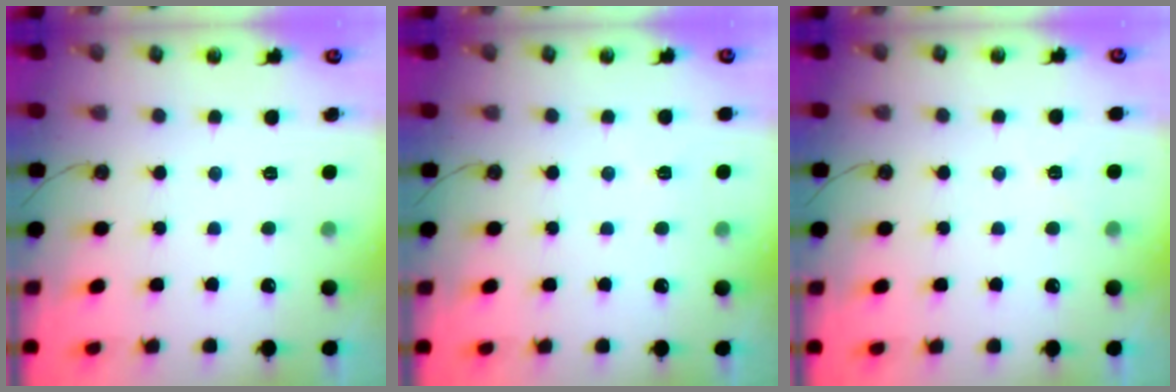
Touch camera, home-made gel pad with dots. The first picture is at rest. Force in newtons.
{"total": 2.3, "press": 1.3, "slide": 1.9}
{"total": 3.5, "press": 2.4, "slide": 2.5}